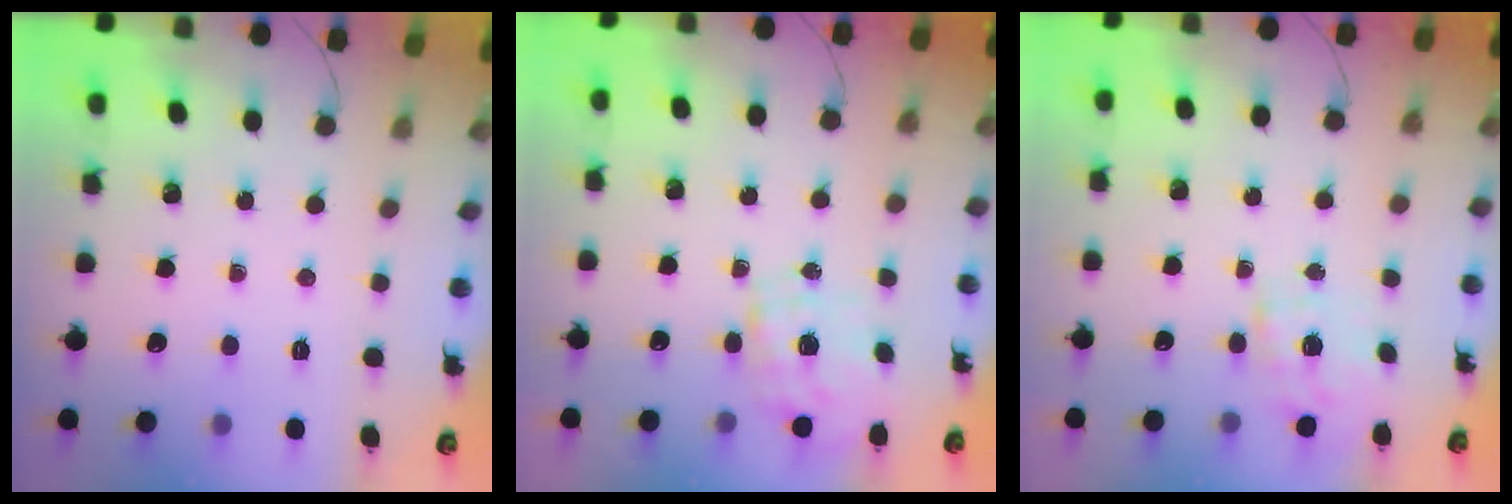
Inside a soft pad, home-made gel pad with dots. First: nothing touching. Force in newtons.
{"total": 1.6, "press": 1.4, "slide": 0.8}
{"total": 1.1, "press": 1.0, "slide": 0.5}